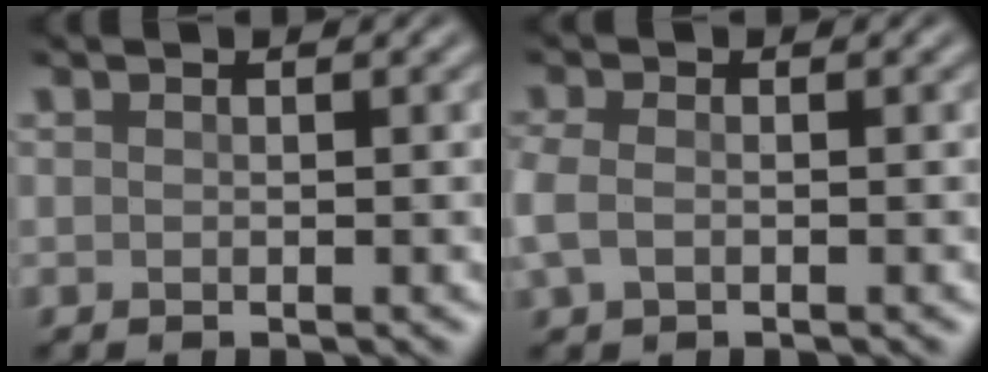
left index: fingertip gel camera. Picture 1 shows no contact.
{"total": 2.3, "force": [-0.6, 1.5, 1.6], "torque": [-0.047, -0.001, -0.017]}